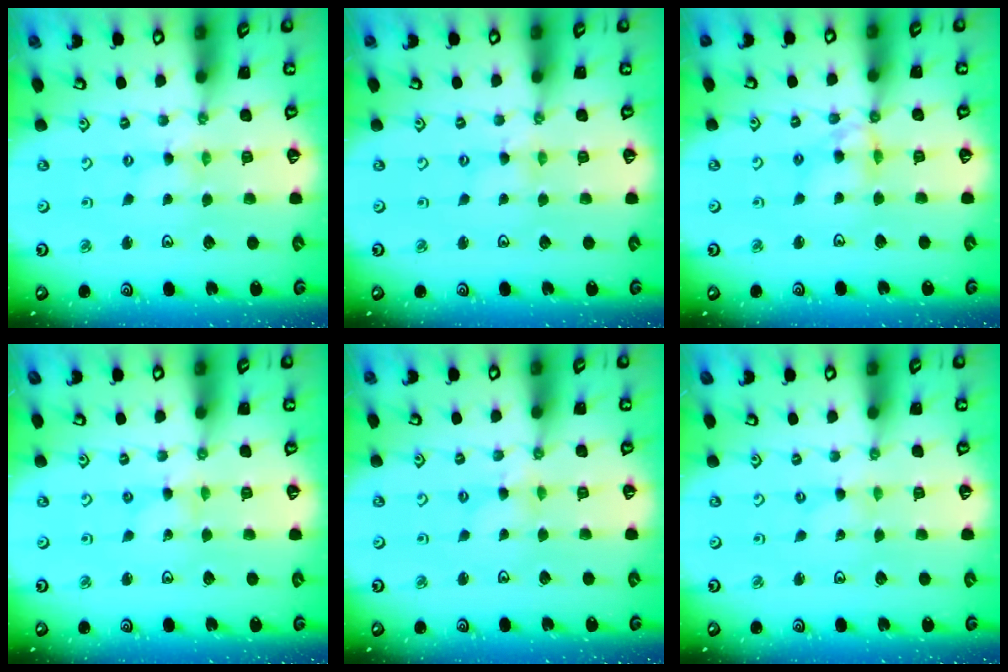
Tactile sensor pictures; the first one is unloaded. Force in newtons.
{"total": 0.9, "press": 0.9, "slide": 0.2}
{"total": 8.0, "press": 7.9, "slide": 0.7}
{"total": 0.0}
{"total": 1.9, "press": 1.9, "slide": 0.3}
{"total": 0.0}